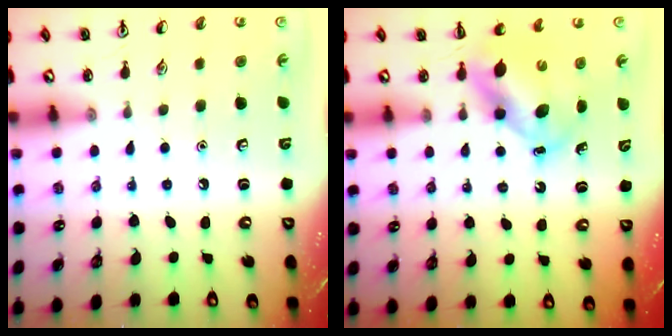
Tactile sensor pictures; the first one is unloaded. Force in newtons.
{"total": 5.7, "press": 5.6, "slide": 1.2}